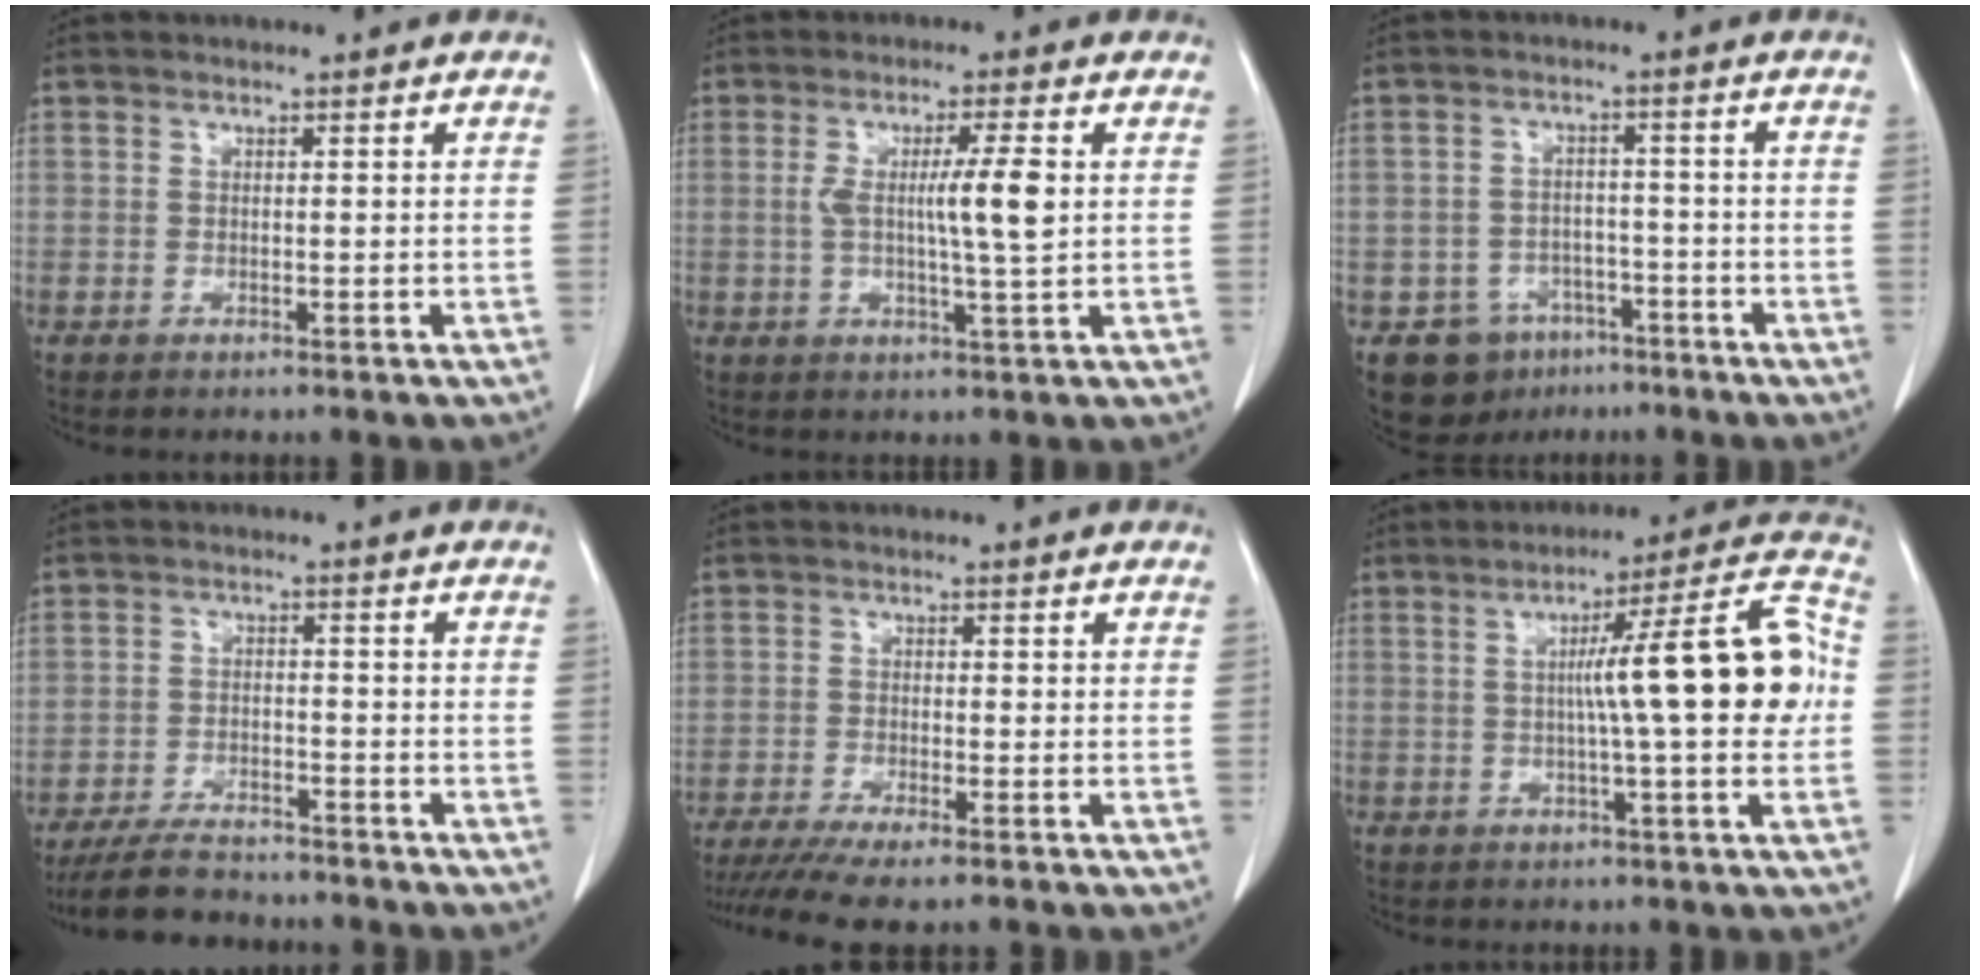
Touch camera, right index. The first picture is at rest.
{"total": 7.0, "force": [0.8, -0.1, 6.9], "torque": [-0.117, 0.001, 0.012]}
{"total": 7.9, "force": [-4.4, 6.4, 1.4], "torque": [-0.020, 0.013, -0.058]}
{"total": 7.2, "force": [-6.5, 2.4, 1.9], "torque": [-0.033, -0.012, -0.112]}
{"total": 7.1, "force": [-5.7, 0.7, 4.2], "torque": [-0.065, -0.014, -0.096]}
{"total": 14.8, "force": [0.6, 0.6, 14.8], "torque": [-0.203, 0.027, 0.001]}